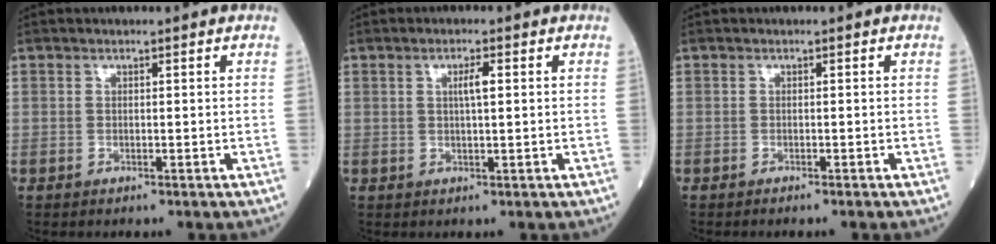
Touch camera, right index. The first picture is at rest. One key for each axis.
{"total": 2.3, "fx": 0.6, "fy": 0.2, "fz": 2.2, "tx": -0.040, "ty": 0.001, "tz": 0.009}
{"total": 1.1, "fx": -0.9, "fy": -0.2, "fz": 0.6, "tx": -0.007, "ty": 0.002, "tz": -0.008}